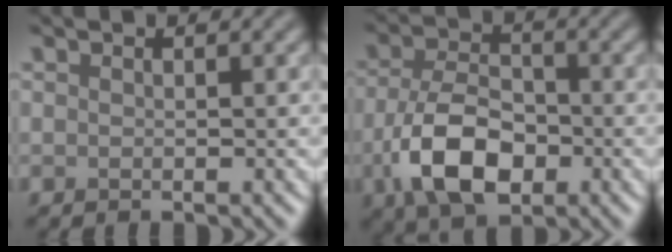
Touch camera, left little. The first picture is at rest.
{"total": 7.5, "force": [-2.8, 4.3, 5.5], "torque": [-0.115, -0.005, -0.058]}